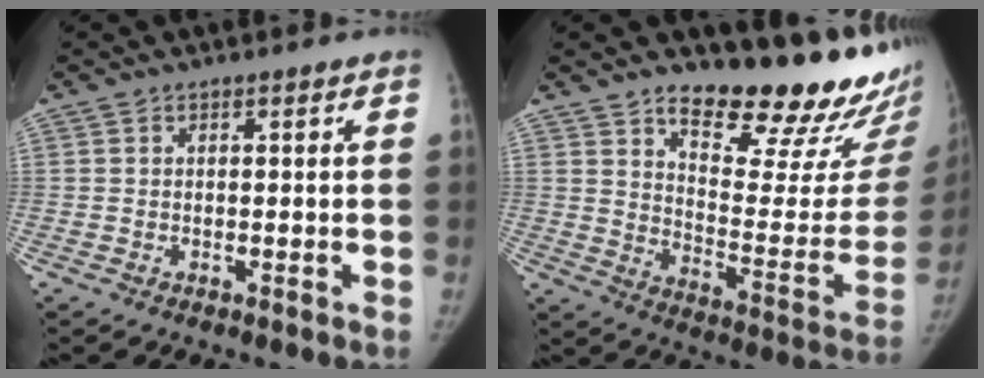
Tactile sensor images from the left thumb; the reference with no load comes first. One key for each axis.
{"total": 23.3, "fx": 18.8, "fy": 6.6, "fz": 12.1, "tx": -0.123, "ty": -0.156, "tz": 0.257}